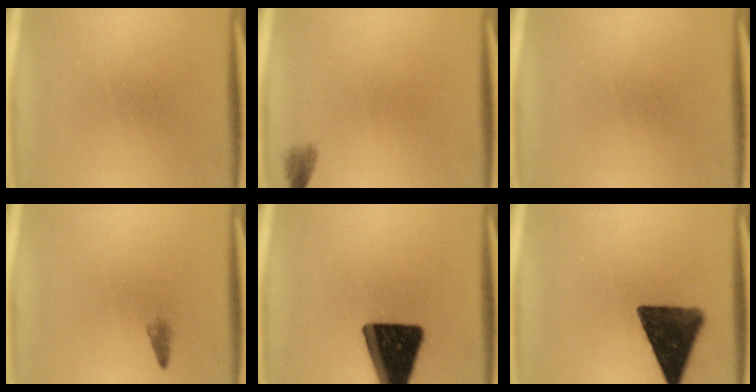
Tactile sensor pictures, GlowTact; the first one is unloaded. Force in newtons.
{"total": 1.3}
{"total": 0.0}
{"total": 0.9}
{"total": 19.3}
{"total": 13.9}